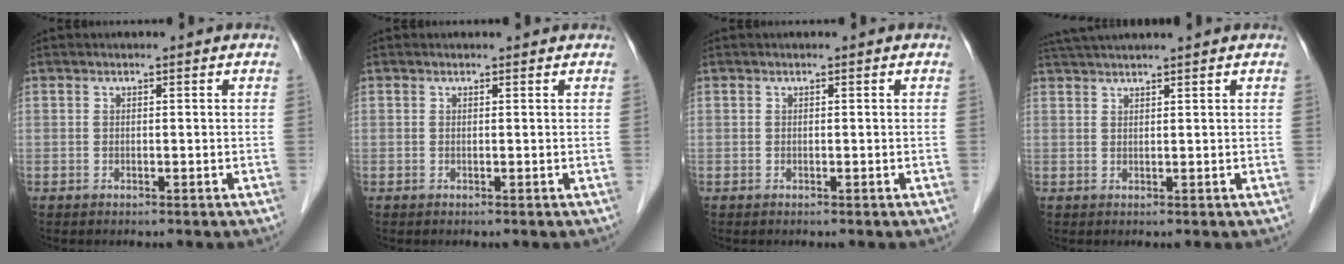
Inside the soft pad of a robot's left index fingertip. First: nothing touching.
{"total": 0.0}
{"total": 0.0}
{"total": 5.4, "force": [4.8, -0.9, 2.4], "torque": [-0.036, 0.035, 0.083]}